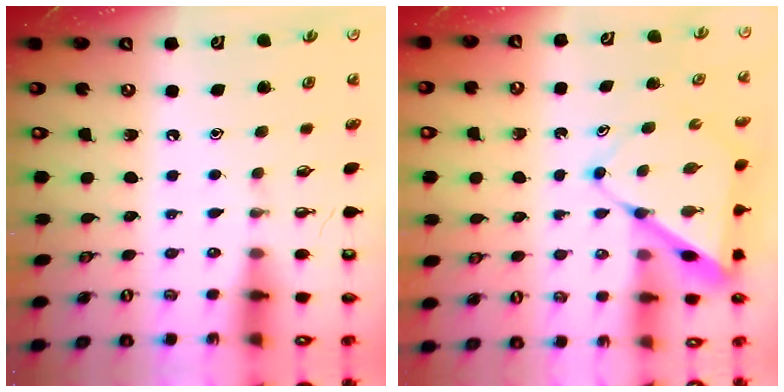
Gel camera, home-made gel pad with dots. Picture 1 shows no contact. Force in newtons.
{"total": 8.5, "press": 8.5, "slide": 0.7}